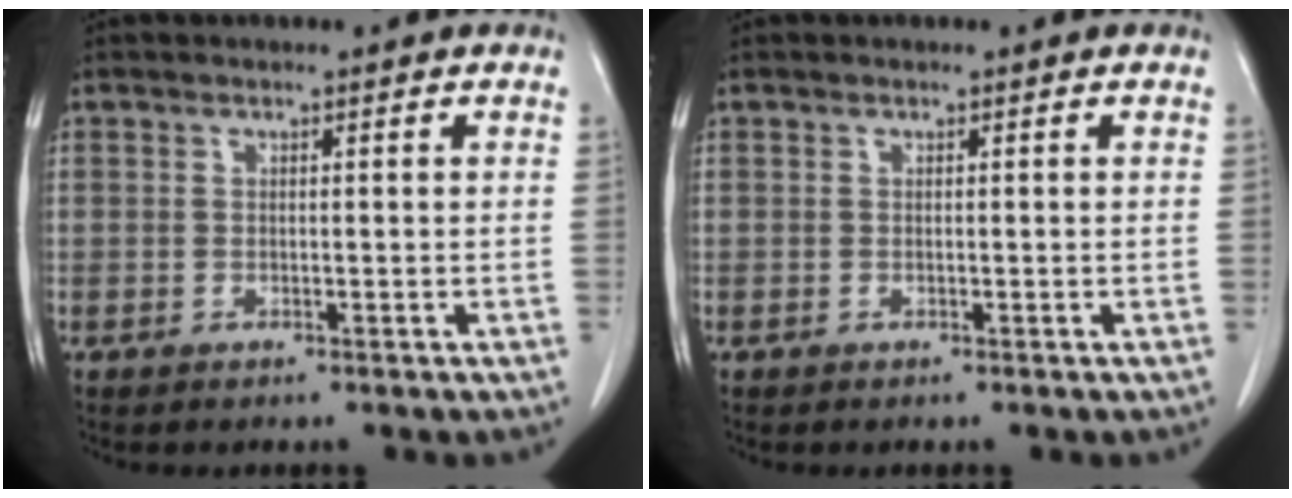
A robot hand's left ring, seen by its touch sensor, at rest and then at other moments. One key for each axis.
{"total": 0.0}